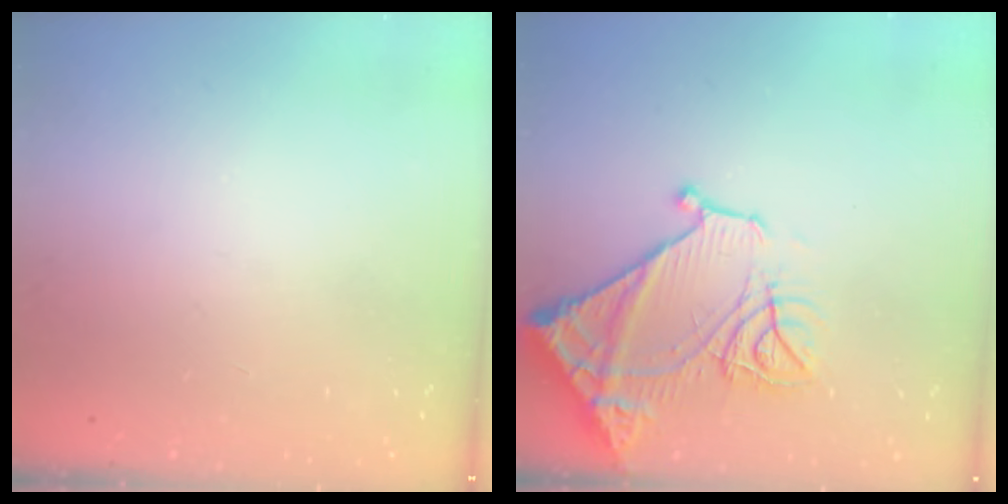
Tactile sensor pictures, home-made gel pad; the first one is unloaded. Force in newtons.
{"total": 15.8, "press": 15.7, "slide": 1.5}